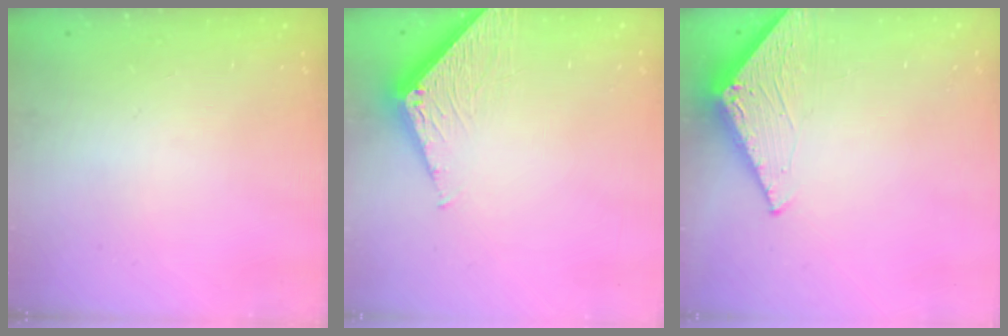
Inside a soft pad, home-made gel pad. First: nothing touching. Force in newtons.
{"total": 7.9, "press": 7.8, "slide": 0.6}
{"total": 2.8, "press": 2.8, "slide": 0.2}